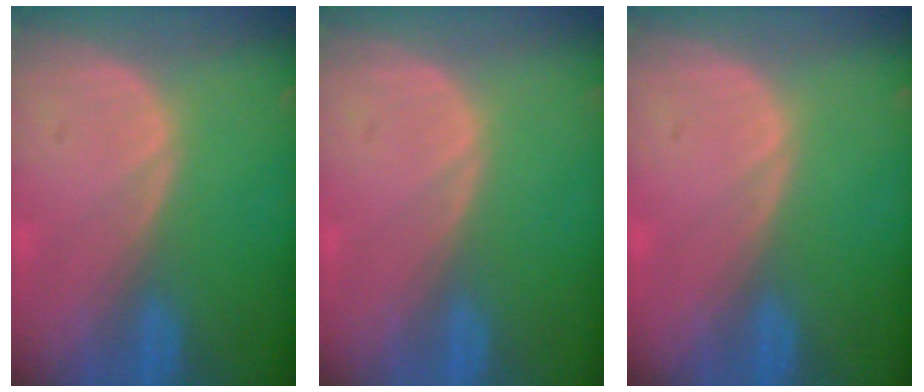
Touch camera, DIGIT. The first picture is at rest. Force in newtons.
{"total": 0.0}
{"total": 0.0}